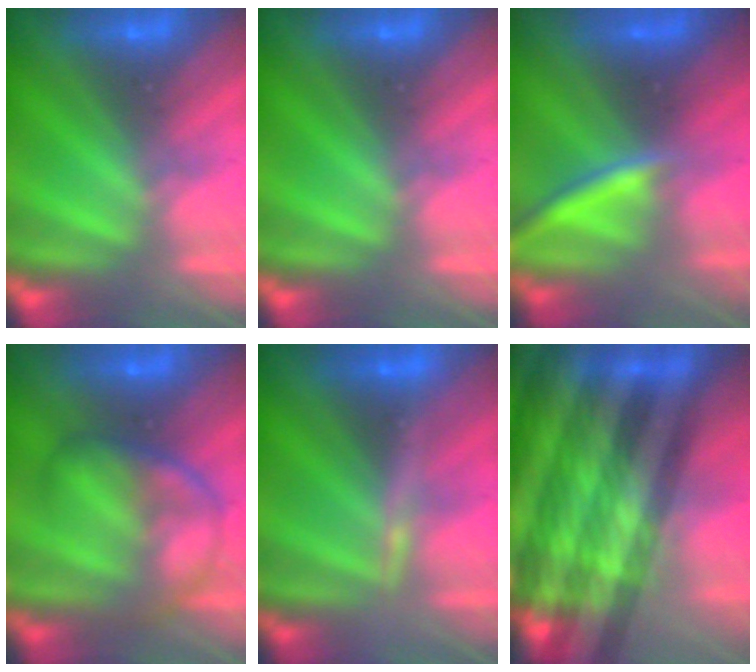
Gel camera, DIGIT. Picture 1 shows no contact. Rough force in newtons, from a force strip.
{"total": 0.0}
{"total": 2.3}
{"total": 7.7}
{"total": 3.3}
{"total": 5.8}